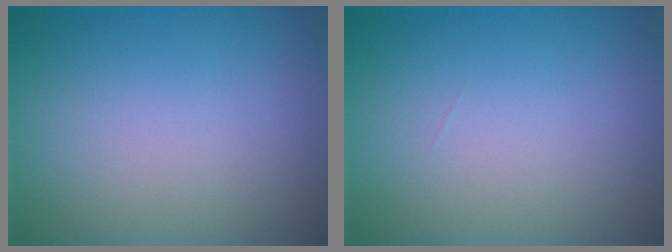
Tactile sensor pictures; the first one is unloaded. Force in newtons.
{"total": 0.0}